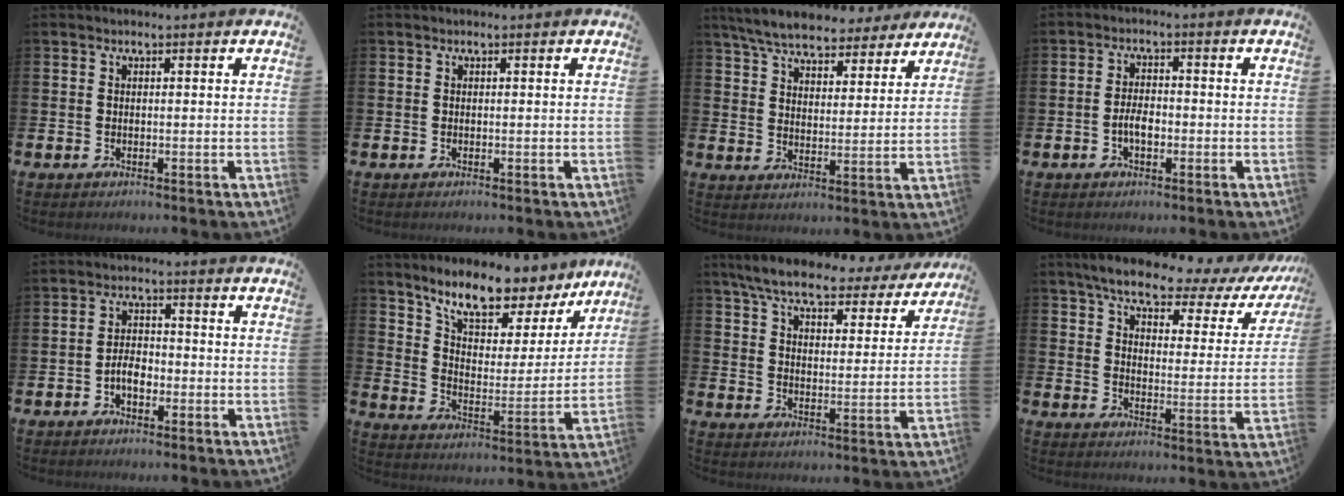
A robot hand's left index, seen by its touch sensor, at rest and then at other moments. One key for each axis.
{"total": 0.0}
{"total": 7.4, "fx": 6.8, "fy": 1.8, "fz": 2.1, "tx": -0.063, "ty": -0.034, "tz": 0.121}
{"total": 2.9, "fx": -0.8, "fy": 1.5, "fz": 2.4, "tx": -0.031, "ty": 0.000, "tz": -0.019}
{"total": 3.2, "fx": -1.3, "fy": 1.9, "fz": 2.3, "tx": -0.037, "ty": 0.006, "tz": -0.028}
{"total": 10.7, "fx": 9.2, "fy": 3.6, "fz": 4.2, "tx": -0.109, "ty": -0.060, "tz": 0.157}
{"total": 7.3, "fx": 6.5, "fy": 1.4, "fz": 3.0, "tx": -0.086, "ty": -0.031, "tz": 0.111}
{"total": 6.6, "fx": 5.3, "fy": 1.9, "fz": 3.6, "tx": -0.076, "ty": -0.036, "tz": 0.079}